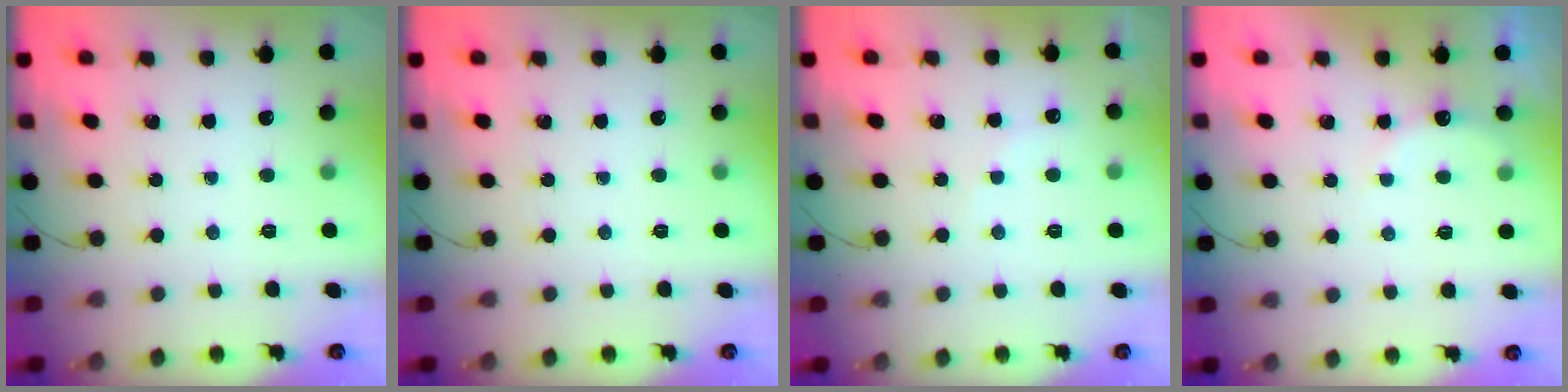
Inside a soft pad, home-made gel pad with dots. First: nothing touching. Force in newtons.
{"total": 0.0}
{"total": 5.5, "press": 5.4, "slide": 0.9}
{"total": 7.2, "press": 7.1, "slide": 1.1}